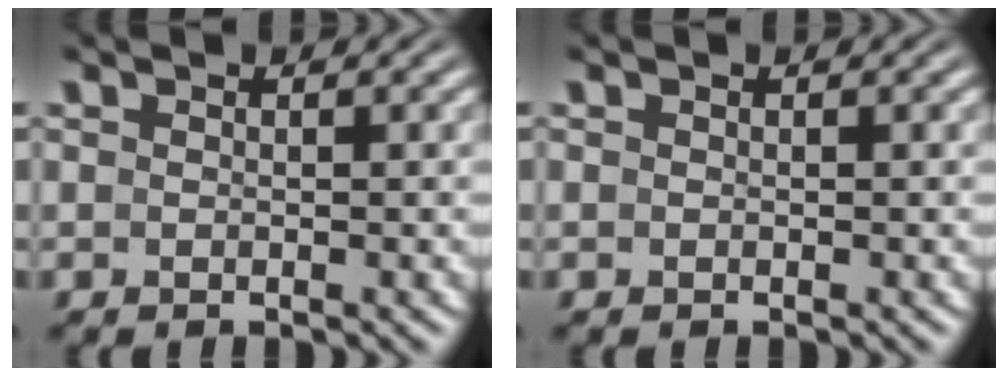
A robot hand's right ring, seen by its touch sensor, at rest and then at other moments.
{"total": 0.0}